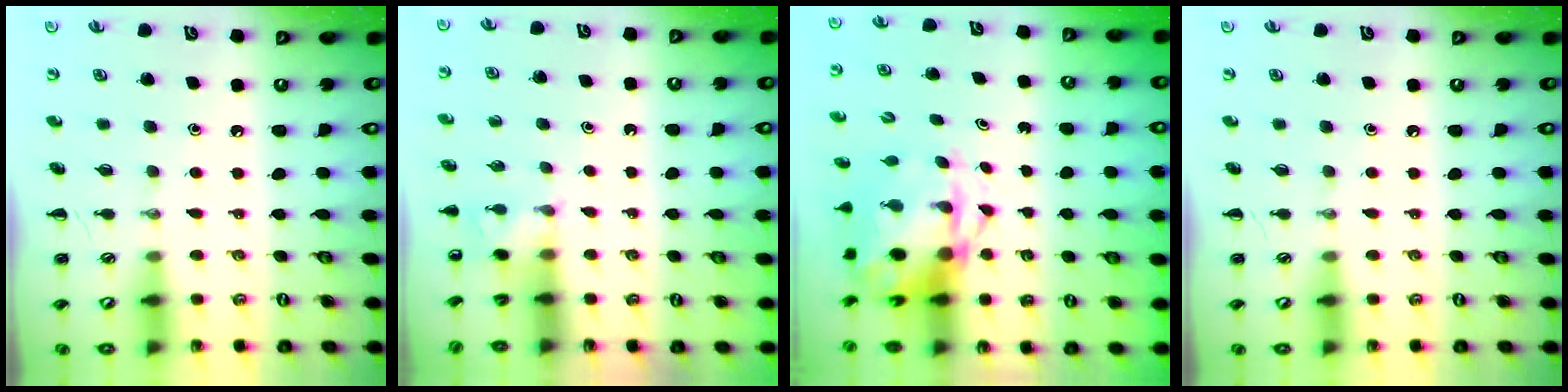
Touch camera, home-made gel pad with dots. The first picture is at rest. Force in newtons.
{"total": 3.1, "press": 3.0, "slide": 1.0}
{"total": 7.1, "press": 7.0, "slide": 1.1}
{"total": 0.0}